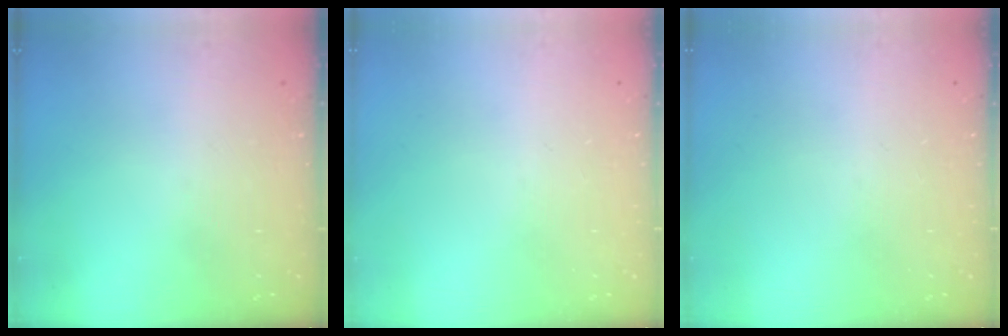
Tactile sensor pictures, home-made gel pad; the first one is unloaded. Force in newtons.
{"total": 0.0}
{"total": 0.0}